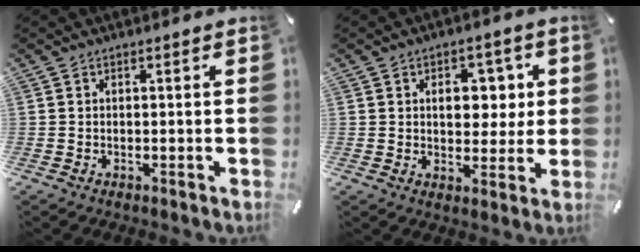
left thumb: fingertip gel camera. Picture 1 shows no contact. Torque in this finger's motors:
{"motor_torque": [1.47, 1.33, 0.76, -0.19, 0.05]}